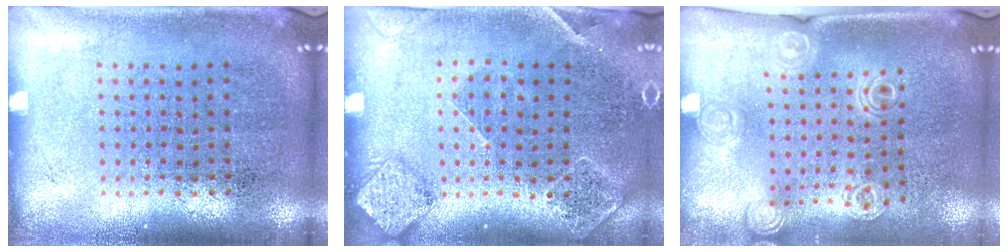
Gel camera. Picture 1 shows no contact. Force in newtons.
{"total": 1.6, "press": 1.6, "slide": 0.4}
{"total": 1.3, "press": 1.3, "slide": 0.3}